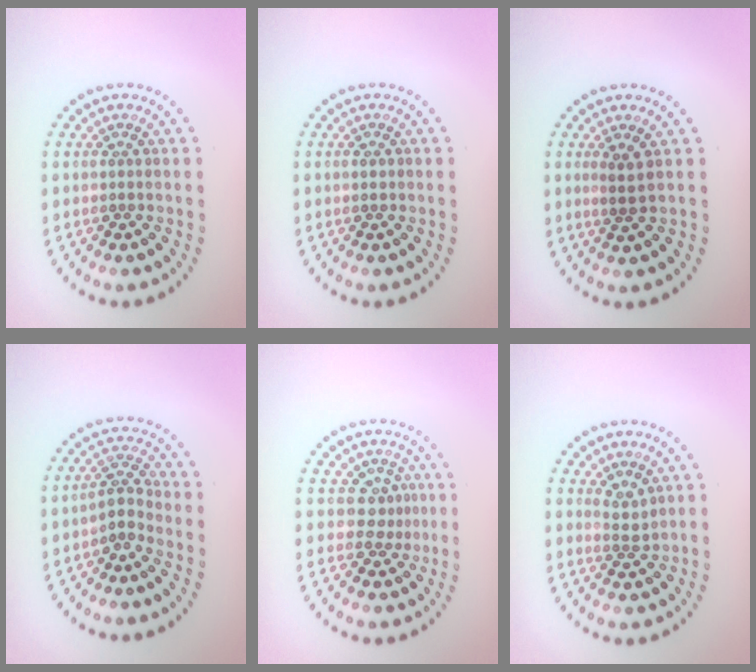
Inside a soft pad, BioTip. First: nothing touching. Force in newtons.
{"total": 0.7, "press": 0.7, "slide": 0.1}
{"total": 1.6, "press": 1.3, "slide": 0.9}
{"total": 2.2, "press": 1.7, "slide": 1.5}
{"total": 1.9, "press": 1.4, "slide": 1.2}
{"total": 1.6, "press": 1.1, "slide": 1.1}